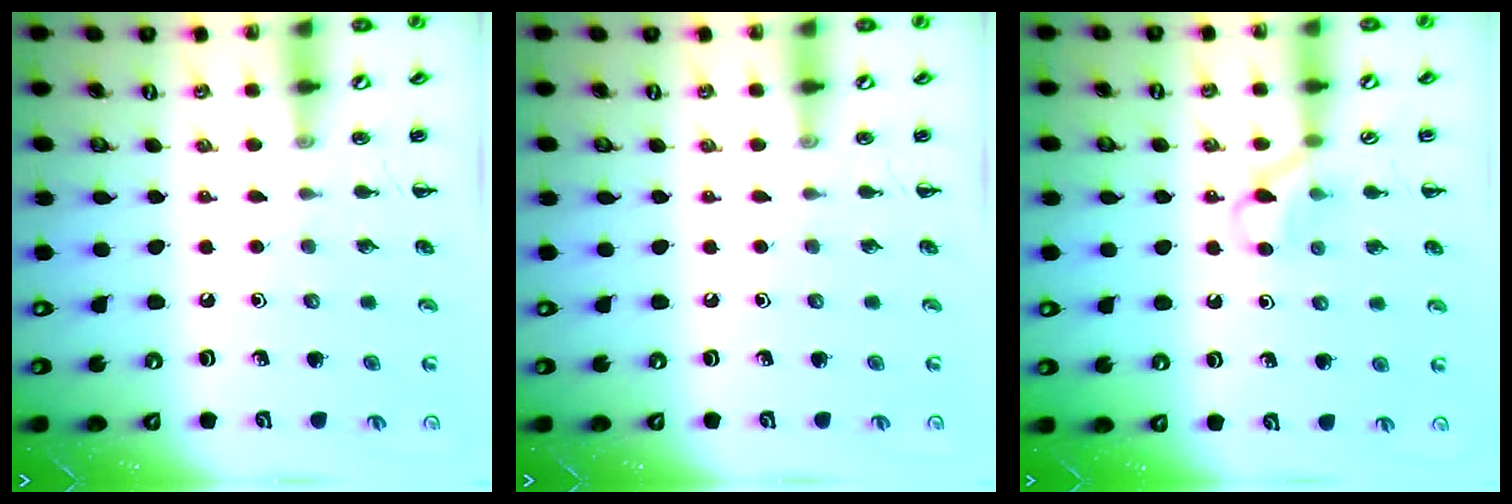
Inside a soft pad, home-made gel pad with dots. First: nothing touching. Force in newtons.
{"total": 0.0}
{"total": 6.0, "press": 5.7, "slide": 1.8}